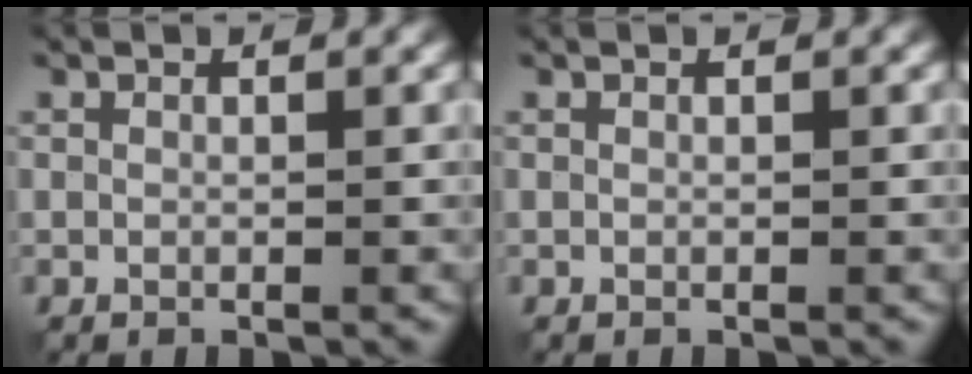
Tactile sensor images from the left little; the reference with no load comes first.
{"total": 0.0}